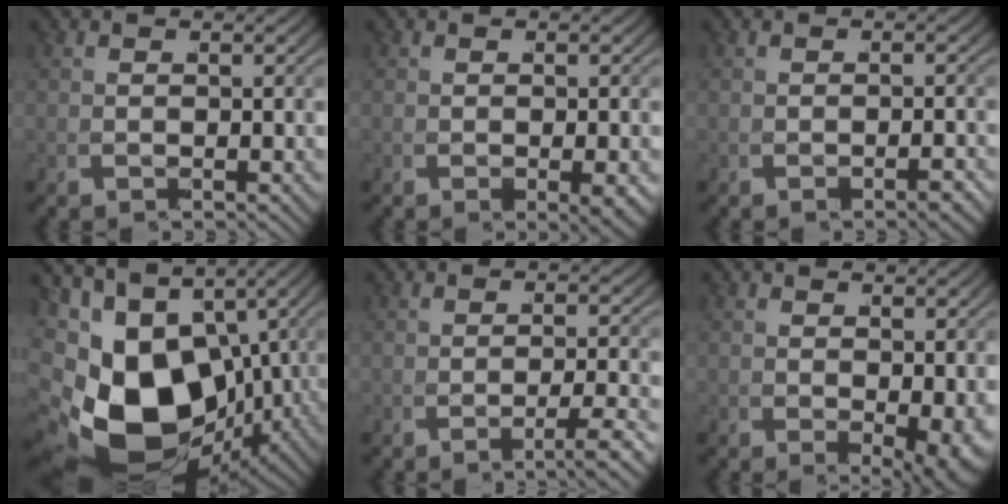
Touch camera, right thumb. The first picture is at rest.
{"total": 1.3, "force": [-0.6, -0.1, 1.2], "torque": [-0.016, -0.003, -0.007]}
{"total": 1.2, "force": [-1.0, -0.6, 0.4], "torque": [-0.015, -0.005, -0.015]}
{"total": 19.4, "force": [-2.5, 13.5, 13.7], "torque": [-0.268, -0.035, -0.026]}
{"total": 2.2, "force": [-1.7, -1.1, 1.0], "torque": [-0.026, 0.008, -0.033]}
{"total": 2.4, "force": [-0.3, 0.7, 2.3], "torque": [-0.036, -0.013, 0.007]}